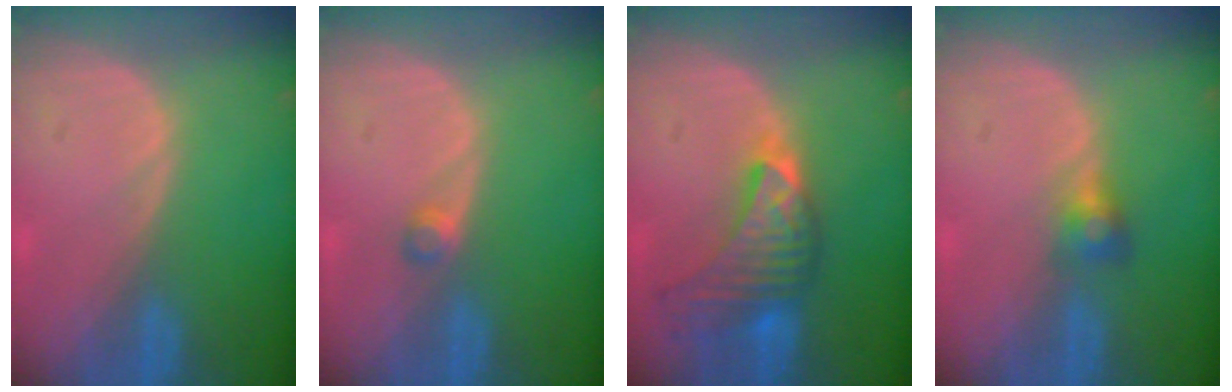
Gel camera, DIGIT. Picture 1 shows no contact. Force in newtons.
{"total": 1.6, "press": 1.4, "slide": 0.8}
{"total": 8.0, "press": 7.9, "slide": 1.4}
{"total": 2.6, "press": 2.5, "slide": 0.7}